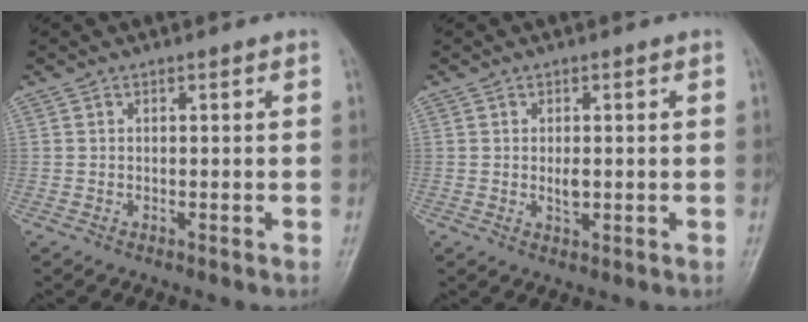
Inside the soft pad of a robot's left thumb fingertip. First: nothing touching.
{"total": 2.5, "force": [0.0, 1.3, 2.1], "torque": [-0.032, -0.004, 0.002]}